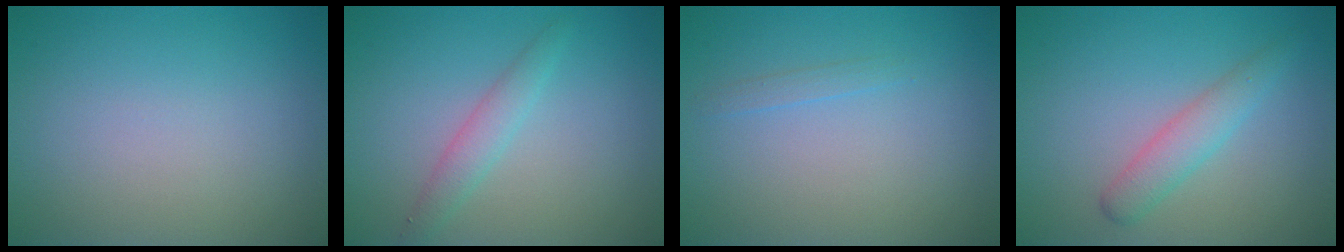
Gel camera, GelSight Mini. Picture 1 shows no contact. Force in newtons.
{"total": 1.9, "press": 1.9, "slide": 0.1}
{"total": 0.7, "press": 0.7, "slide": 0.0}
{"total": 2.5, "press": 2.5, "slide": 0.1}